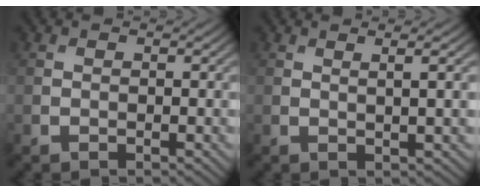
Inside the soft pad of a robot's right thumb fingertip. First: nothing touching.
{"total": 3.4, "force": [1.1, 0.6, 3.2], "torque": [-0.046, 0.014, 0.019]}